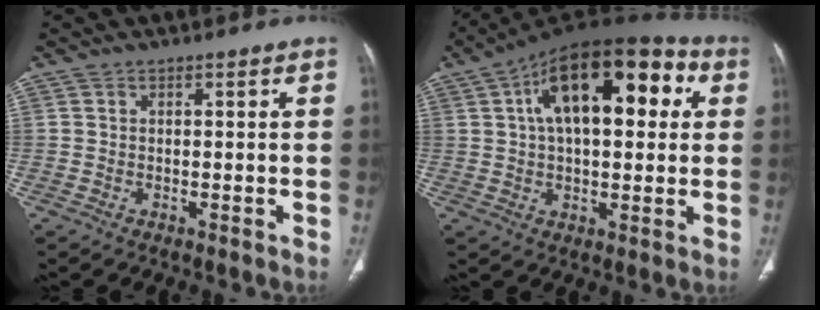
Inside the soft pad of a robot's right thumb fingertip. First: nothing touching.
{"total": 21.7, "force": [6.1, 10.7, 17.9], "torque": [-0.255, 0.032, 0.084]}